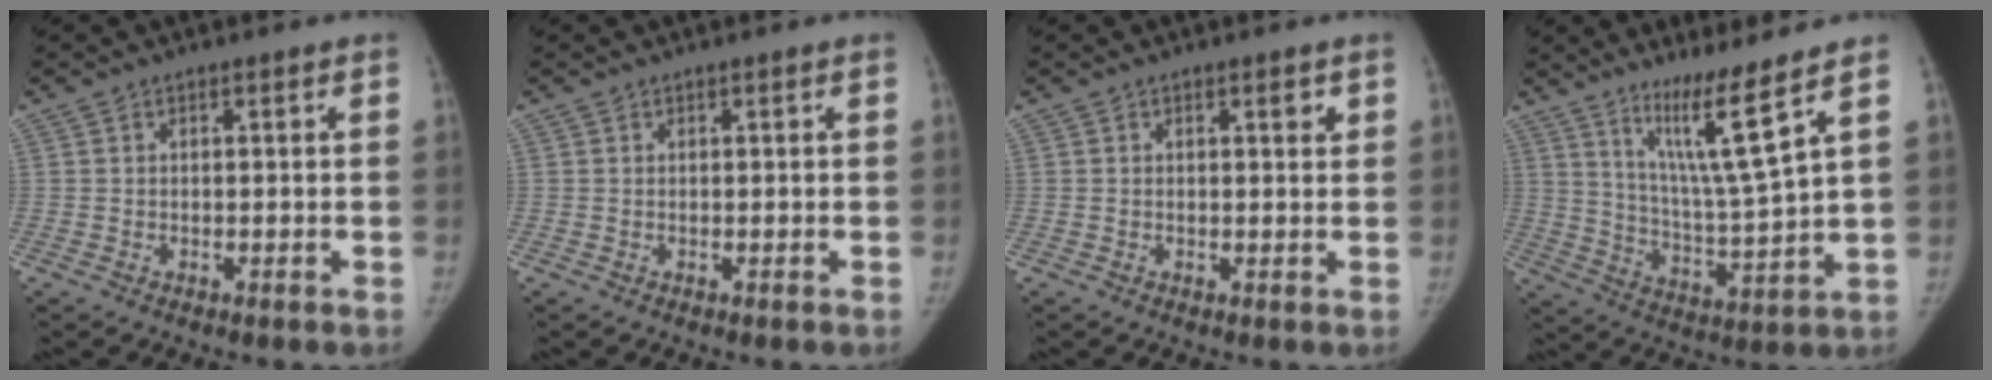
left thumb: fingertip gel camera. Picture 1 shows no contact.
{"total": 0.0}
{"total": 1.6, "force": [0.8, 0.6, 1.3], "torque": [-0.008, -0.001, 0.009]}
{"total": 11.7, "force": [7.5, -0.9, 8.9], "torque": [-0.156, -0.070, 0.143]}